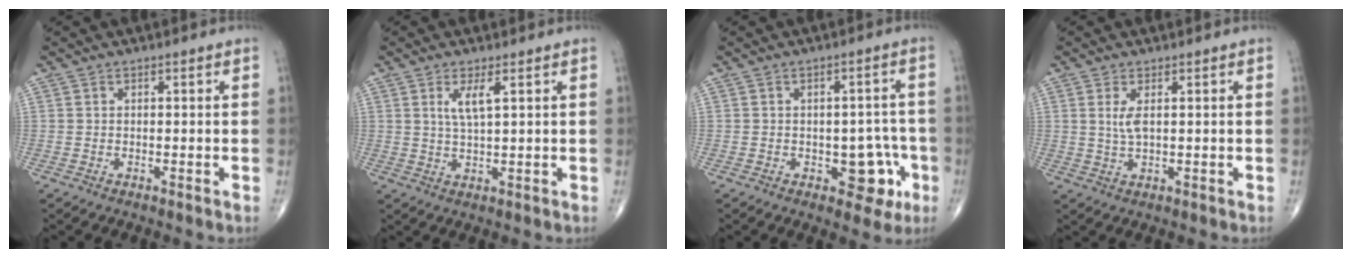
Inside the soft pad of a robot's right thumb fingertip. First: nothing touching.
{"total": 4.0, "force": [1.6, 0.7, 3.6], "torque": [-0.077, -0.012, 0.034]}
{"total": 7.1, "force": [-2.5, 4.2, 5.1], "torque": [-0.026, 0.020, -0.027]}
{"total": 3.0, "force": [0.9, 0.8, 2.7], "torque": [-0.064, -0.007, 0.023]}